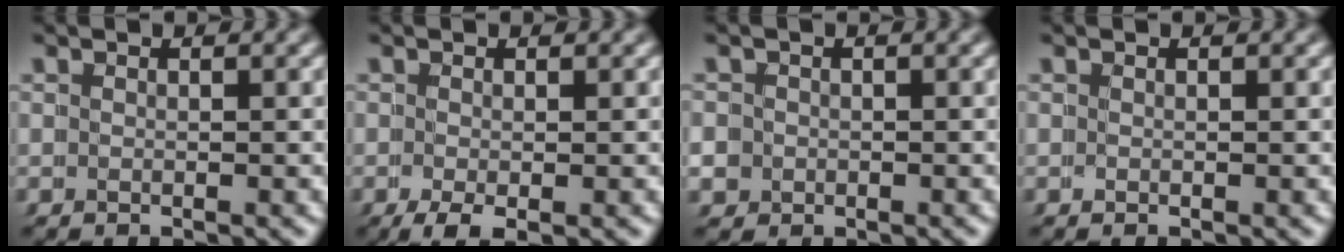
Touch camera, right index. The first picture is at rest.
{"total": 2.2, "force": [-1.3, 0.6, 1.6], "torque": [-0.027, -0.012, -0.015]}
{"total": 2.9, "force": [-1.0, 2.7, 0.0], "torque": [-0.025, -0.015, -0.017]}
{"total": 0.0}